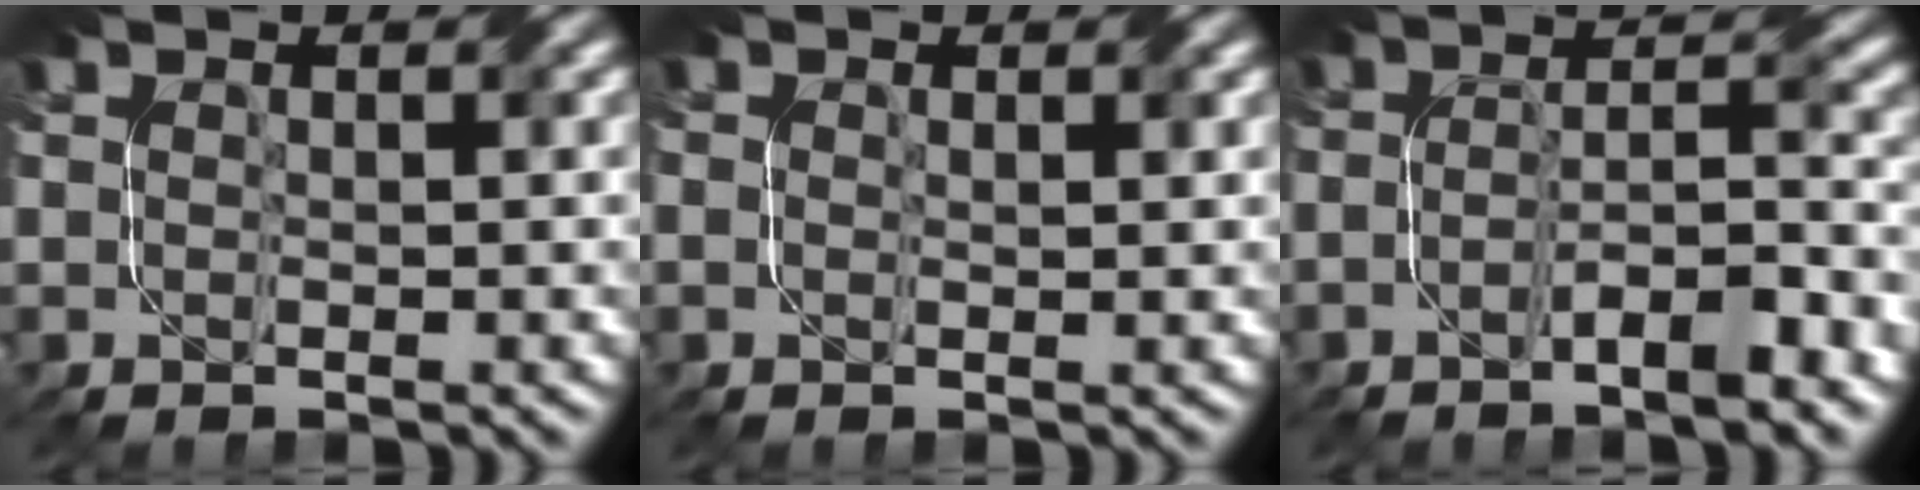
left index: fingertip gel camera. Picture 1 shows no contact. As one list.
[{"total": 1.2, "force": [0.4, 0.9, 0.8], "torque": [-0.011, -0.001, 0.005]}, {"total": 5.0, "force": [-3.0, 1.1, 3.8], "torque": [-0.062, 0.008, -0.052]}]